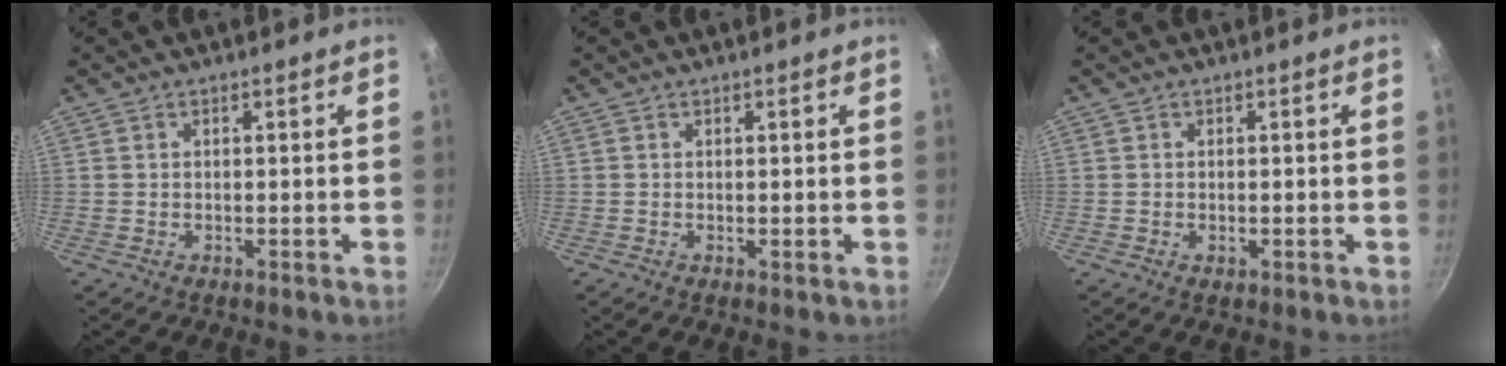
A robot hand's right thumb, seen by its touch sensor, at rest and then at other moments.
{"total": 0.0}
{"total": 0.8, "force": [-0.1, 0.4, 0.7], "torque": [-0.012, 0.000, -0.002]}